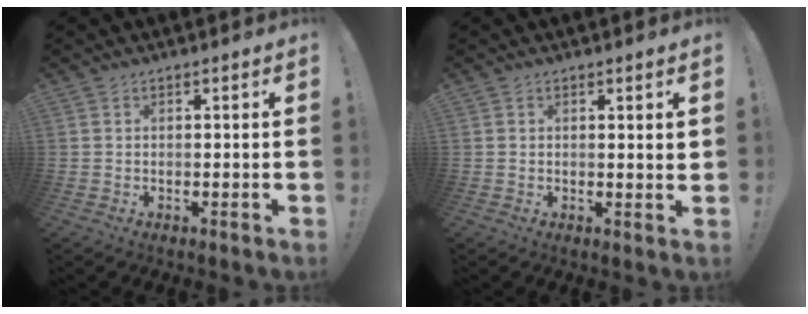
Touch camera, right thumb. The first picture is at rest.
{"total": 1.7, "force": [1.0, 0.3, 1.4], "torque": [-0.005, -0.007, 0.012]}